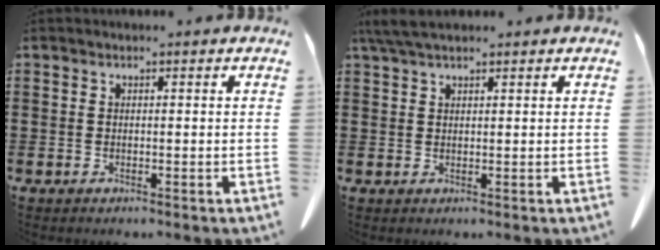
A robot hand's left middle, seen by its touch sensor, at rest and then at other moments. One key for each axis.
{"total": 3.5, "fx": 2.5, "fy": 0.7, "fz": 2.3, "tx": -0.052, "ty": 0.000, "tz": 0.049}